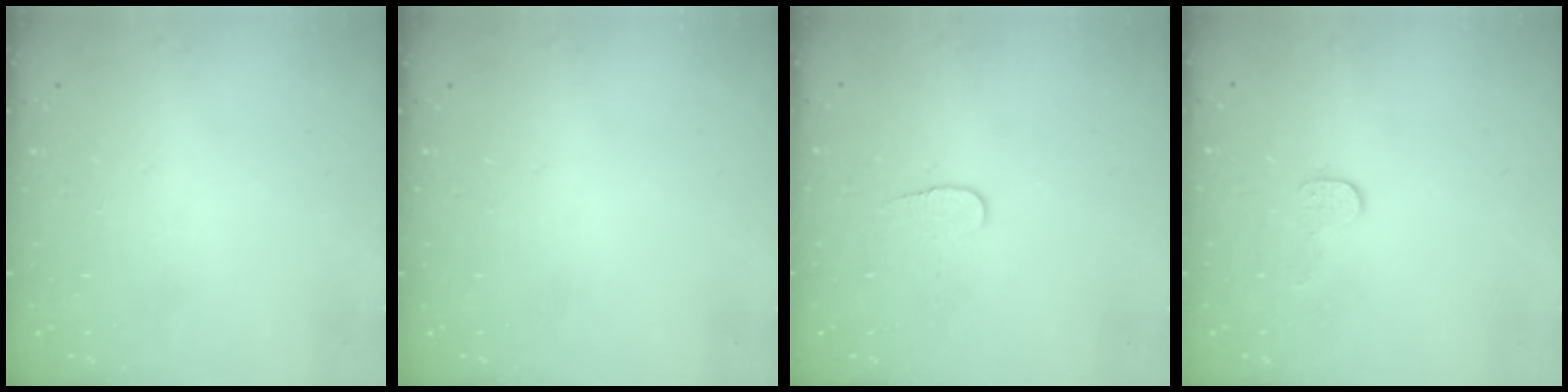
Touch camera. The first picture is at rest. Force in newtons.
{"total": 0.0}
{"total": 5.3, "press": 5.3, "slide": 0.5}
{"total": 5.7, "press": 5.7, "slide": 0.3}